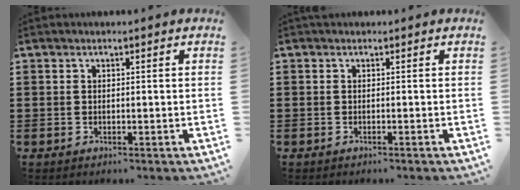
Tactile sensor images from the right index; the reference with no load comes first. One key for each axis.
{"total": 0.0}